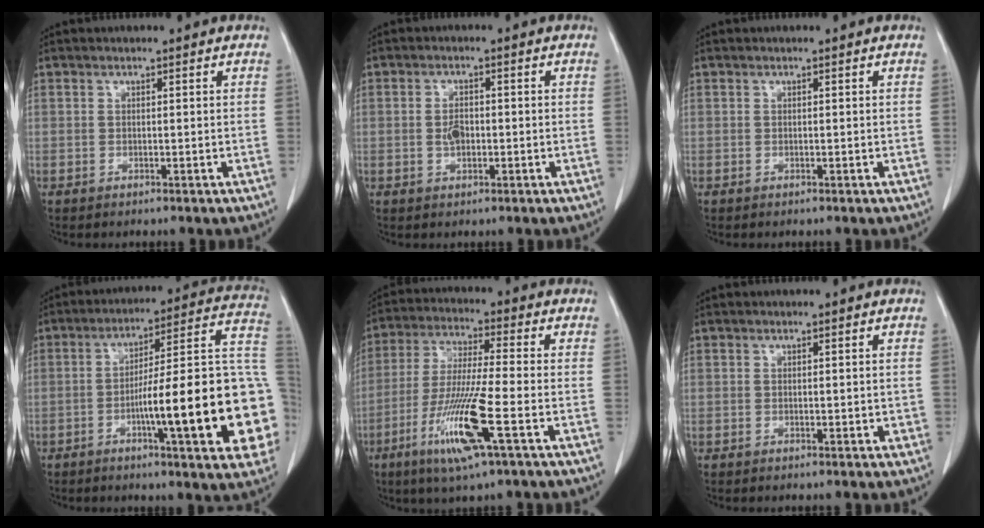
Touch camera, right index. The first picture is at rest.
{"total": 2.5, "force": [-0.4, 1.3, 2.1], "torque": [-0.040, 0.002, -0.006]}
{"total": 0.0}
{"total": 22.9, "force": [-5.4, 2.2, 22.1], "torque": [-0.215, 0.024, -0.073]}
{"total": 12.8, "force": [-5.3, 0.0, 11.7], "torque": [-0.240, -0.025, -0.102]}
{"total": 1.0, "force": [0.0, 0.6, 0.7], "torque": [-0.005, 0.000, 0.002]}